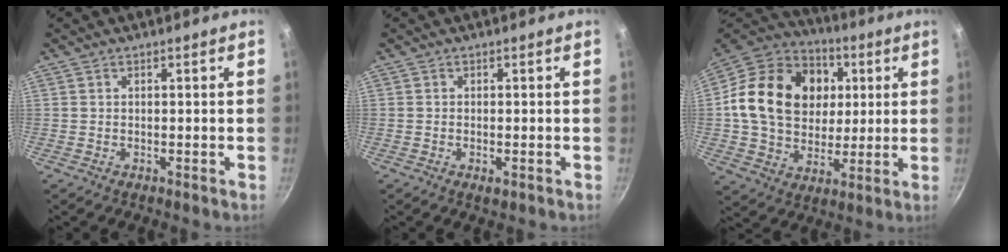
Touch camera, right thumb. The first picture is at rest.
{"total": 1.2, "force": [-0.4, 0.4, 1.0], "torque": [-0.020, -0.003, -0.006]}
{"total": 23.1, "force": [4.2, 18.0, 13.9], "torque": [-0.221, 0.012, 0.072]}